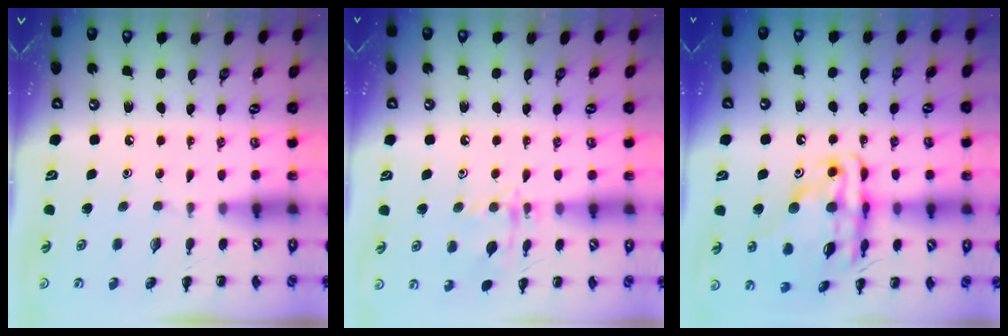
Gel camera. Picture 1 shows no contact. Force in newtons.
{"total": 10.9, "press": 10.9, "slide": 0.7}
{"total": 19.5, "press": 19.2, "slide": 3.6}